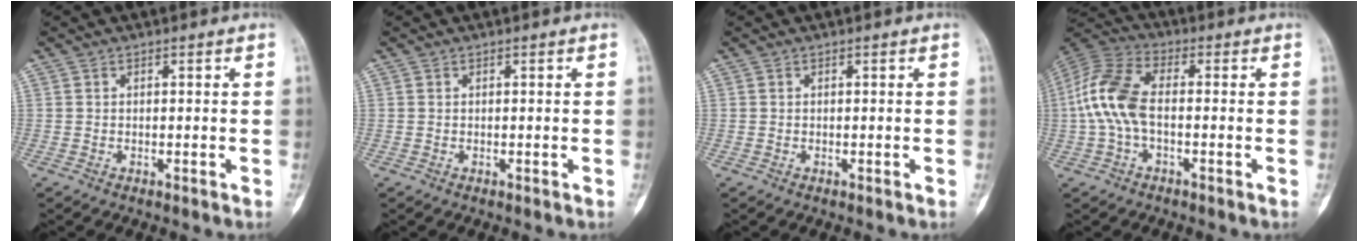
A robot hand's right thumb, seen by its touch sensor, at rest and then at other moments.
{"total": 0.0}
{"total": 0.0}
{"total": 11.5, "force": [-0.8, 6.2, 9.6], "torque": [-0.215, 0.031, -0.021]}